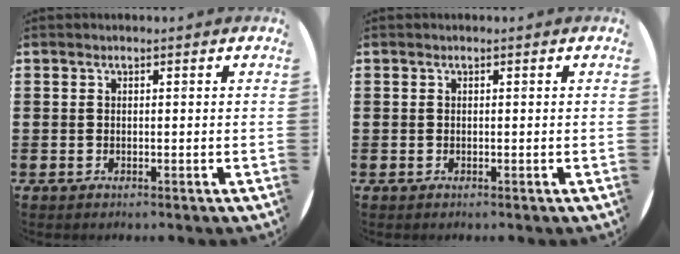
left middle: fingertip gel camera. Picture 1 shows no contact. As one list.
[{"total": 0.0}]